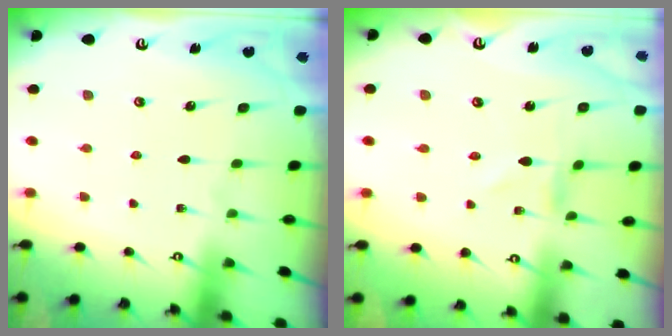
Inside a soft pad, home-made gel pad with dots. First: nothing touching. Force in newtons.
{"total": 0.8, "press": 0.8, "slide": 0.1}